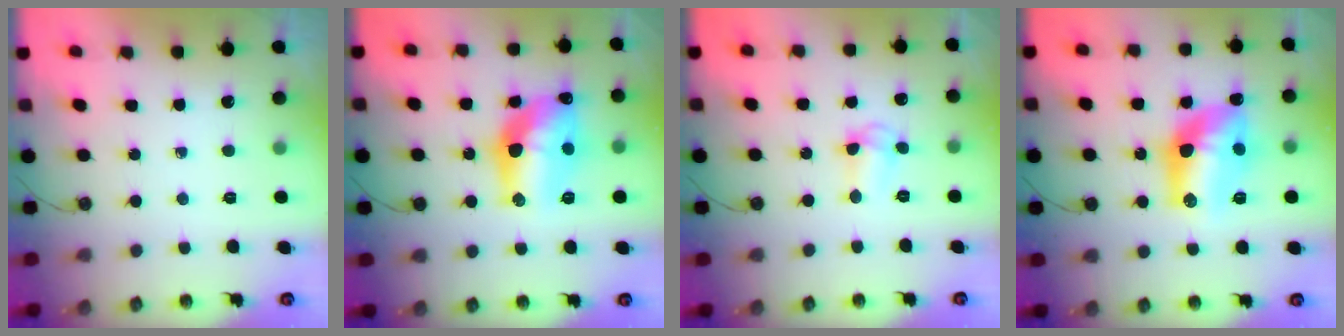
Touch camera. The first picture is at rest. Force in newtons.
{"total": 15.1, "press": 15.0, "slide": 1.6}
{"total": 3.7, "press": 3.6, "slide": 0.8}
{"total": 13.7, "press": 13.6, "slide": 0.9}